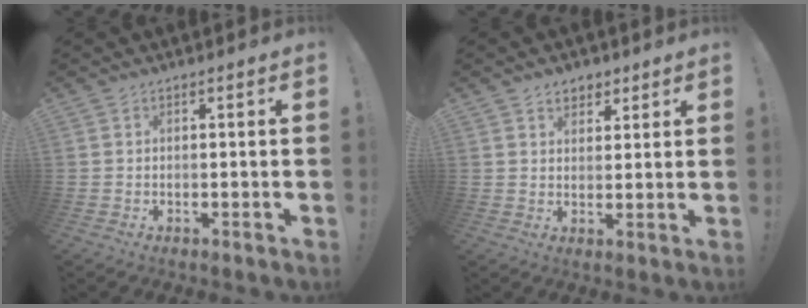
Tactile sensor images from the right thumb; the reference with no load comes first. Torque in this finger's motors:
{"motor_torque": [-0.01, 0.01, 0.05, 0.06, 0.00]}